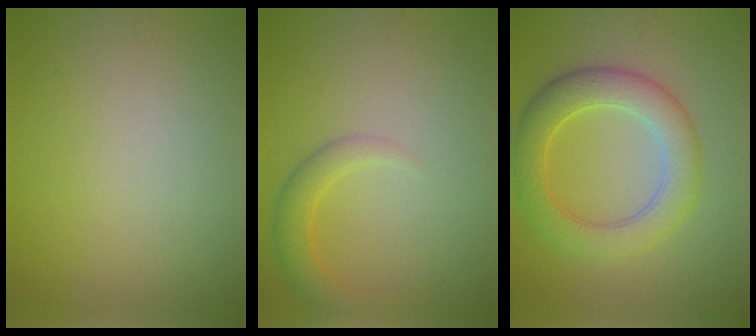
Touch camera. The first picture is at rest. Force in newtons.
{"total": 2.7, "press": 2.7, "slide": 0.2}
{"total": 5.9, "press": 5.9, "slide": 0.0}